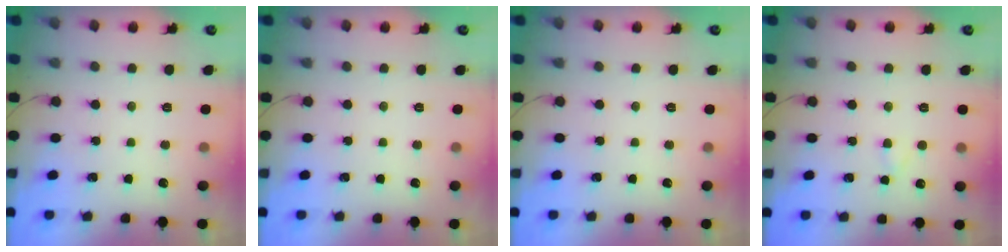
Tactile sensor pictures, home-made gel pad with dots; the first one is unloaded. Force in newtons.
{"total": 0.0}
{"total": 0.0}
{"total": 1.6, "press": 1.4, "slide": 0.7}